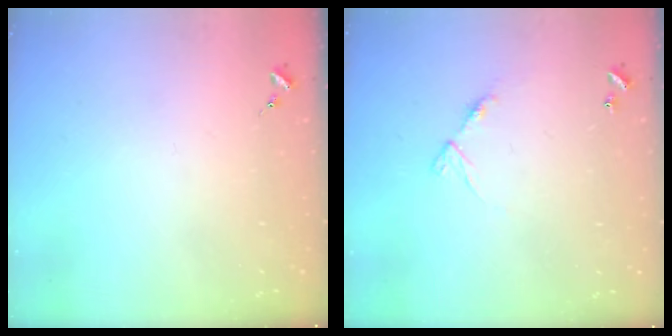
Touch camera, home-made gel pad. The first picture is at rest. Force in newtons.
{"total": 6.9, "press": 6.9, "slide": 0.7}